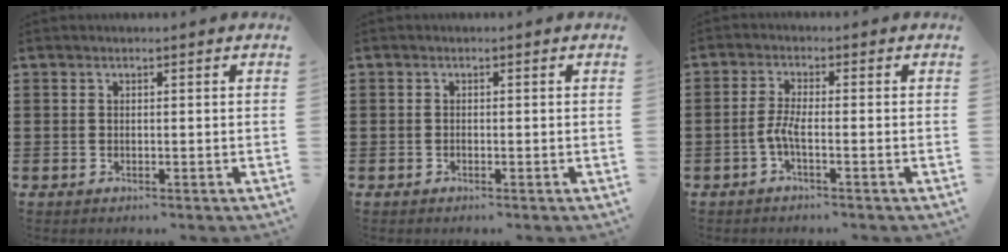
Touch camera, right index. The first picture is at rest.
{"total": 0.6, "force": [-0.4, 0.5, 0.1], "torque": [-0.001, 0.004, -0.009]}
{"total": 3.3, "force": [-1.4, 0.5, 2.9], "torque": [-0.074, -0.006, -0.034]}